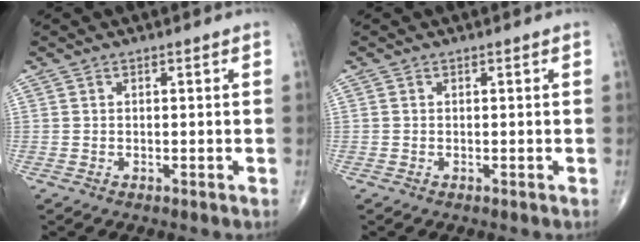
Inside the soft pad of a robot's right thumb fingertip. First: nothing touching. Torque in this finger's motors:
{"motor_torque": [-0.24, 0.60, -0.11, -0.03, 0.00]}